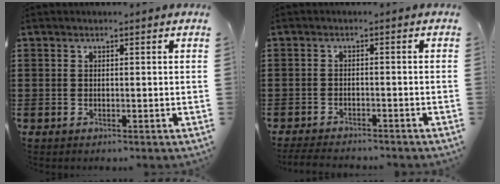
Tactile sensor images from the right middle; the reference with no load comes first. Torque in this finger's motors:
{"motor_torque": [0.29, -0.27, 0.02, 0.03]}